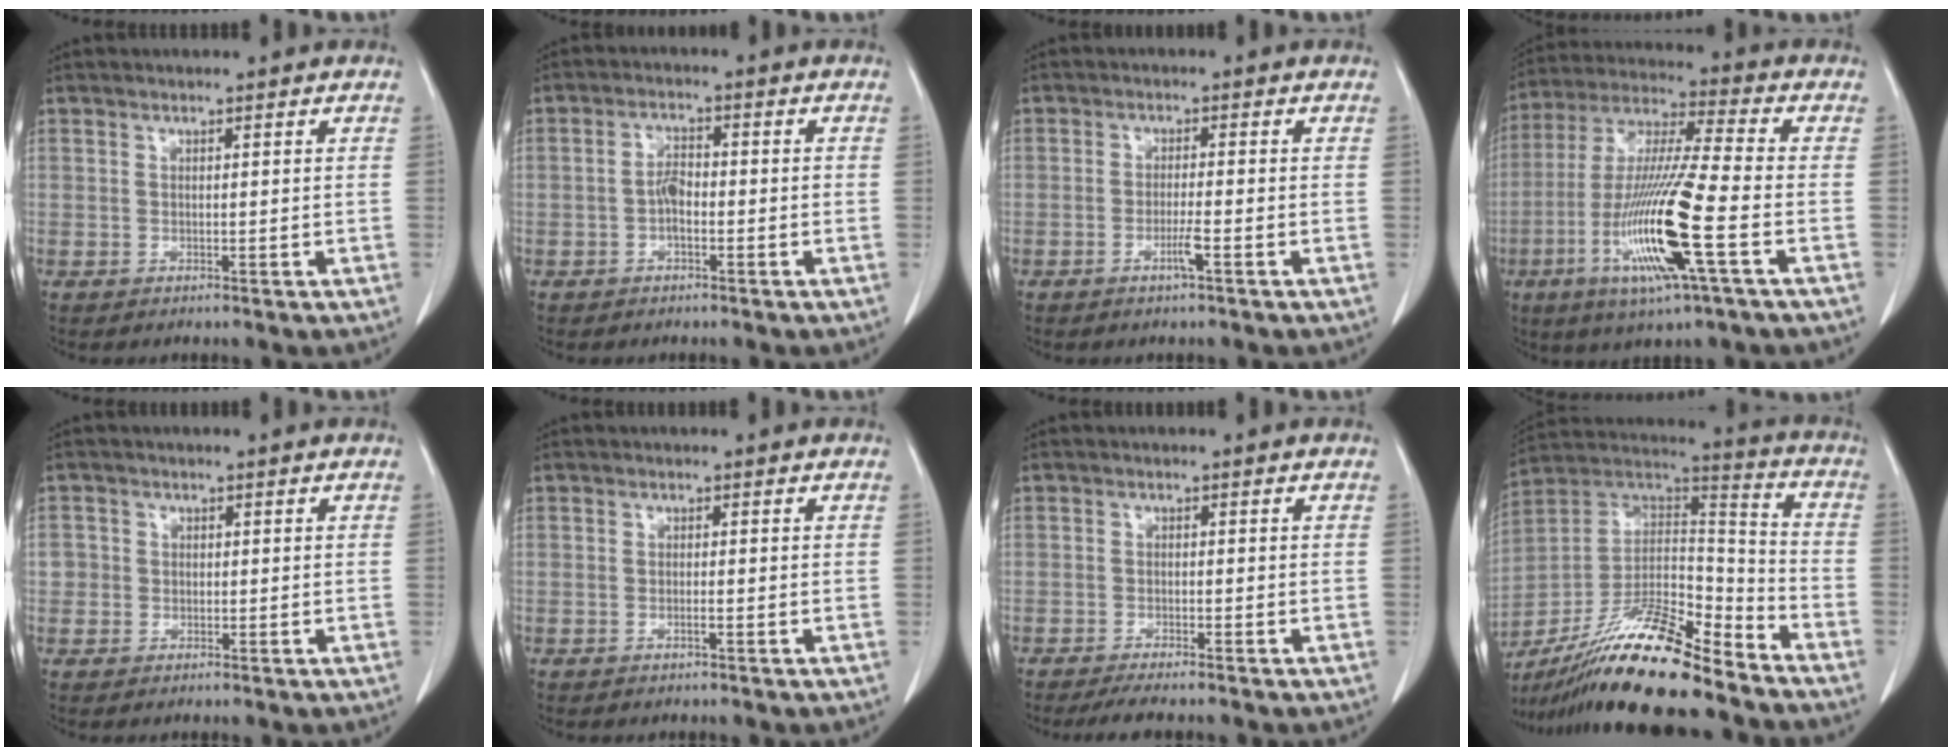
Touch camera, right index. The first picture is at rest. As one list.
[{"total": 2.8, "force": [-0.9, 1.2, 2.4], "torque": [-0.047, 0.008, -0.017]}, {"total": 2.6, "force": [-1.3, -0.3, 2.2], "torque": [-0.043, -0.004, -0.026]}, {"total": 17.1, "force": [-5.7, 0.3, 16.2], "torque": [-0.332, -0.022, -0.110]}, {"total": 2.0, "force": [-0.1, 2.0, 0.2], "torque": [0.010, 0.006, -0.005]}, {"total": 0.7, "force": [-0.4, -0.1, 0.6], "torque": [-0.013, 0.000, -0.006]}, {"total": 4.4, "force": [-3.8, 0.1, 2.2], "torque": [-0.030, -0.010, -0.060]}, {"total": 21.1, "force": [-16.2, 3.2, 13.2], "torque": [-0.251, 0.001, -0.292]}]